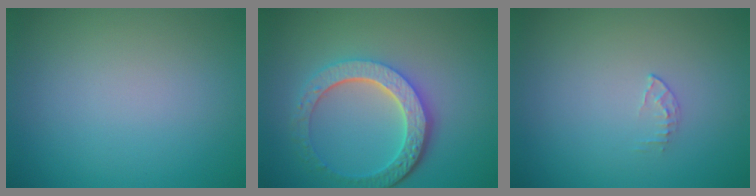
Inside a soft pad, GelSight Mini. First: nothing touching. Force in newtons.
{"total": 6.0, "press": 4.5, "slide": 4.0}
{"total": 0.6, "press": 0.4, "slide": 0.4}